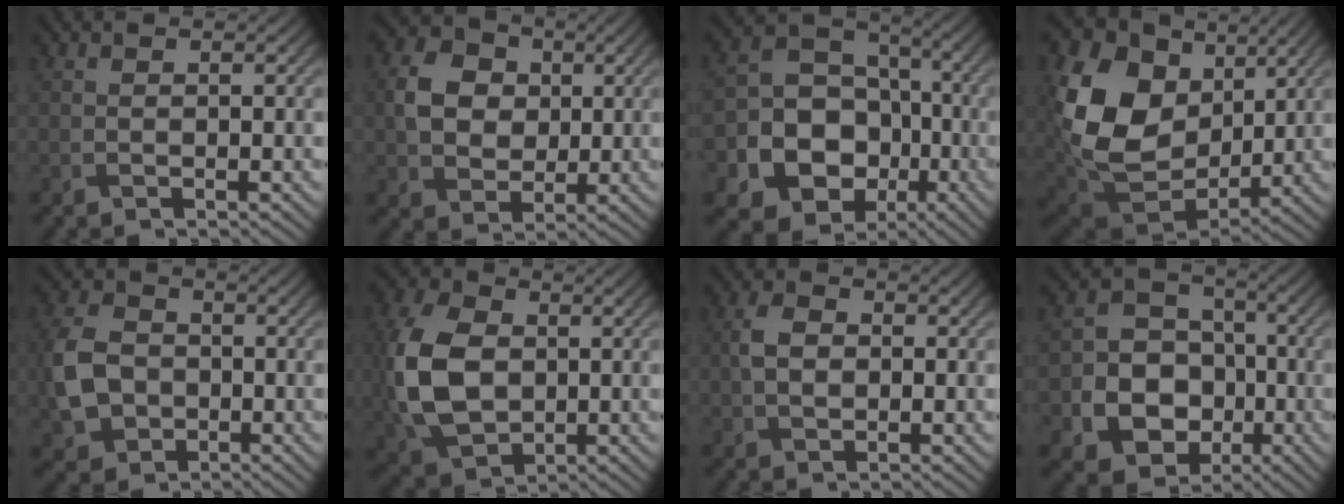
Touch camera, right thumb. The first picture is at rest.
{"total": 6.9, "force": [0.9, 5.7, 3.7], "torque": [-0.087, 0.008, 0.006]}
{"total": 17.2, "force": [-5.9, 14.7, 6.8], "torque": [-0.166, -0.041, -0.122]}
{"total": 17.1, "force": [3.7, 12.9, 10.6], "torque": [-0.247, 0.000, 0.084]}
{"total": 7.4, "force": [-1.3, 6.0, 4.1], "torque": [-0.112, -0.005, -0.037]}
{"total": 12.6, "force": [0.0, 9.0, 8.9], "torque": [-0.239, 0.003, 0.000]}
{"total": 3.4, "force": [0.1, 2.4, 2.5], "torque": [-0.056, 0.003, -0.003]}
{"total": 12.3, "force": [-3.7, 10.6, 5.1], "torque": [-0.117, -0.040, -0.097]}